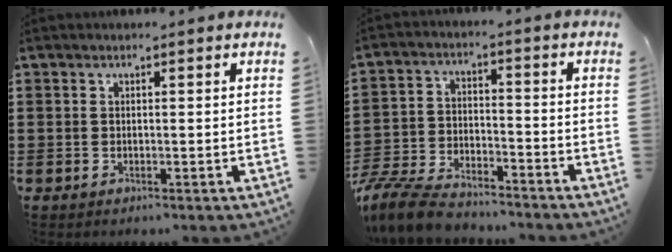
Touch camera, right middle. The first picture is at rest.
{"total": 8.5, "force": [-7.9, 1.7, 2.4], "torque": [-0.066, 0.011, -0.160]}